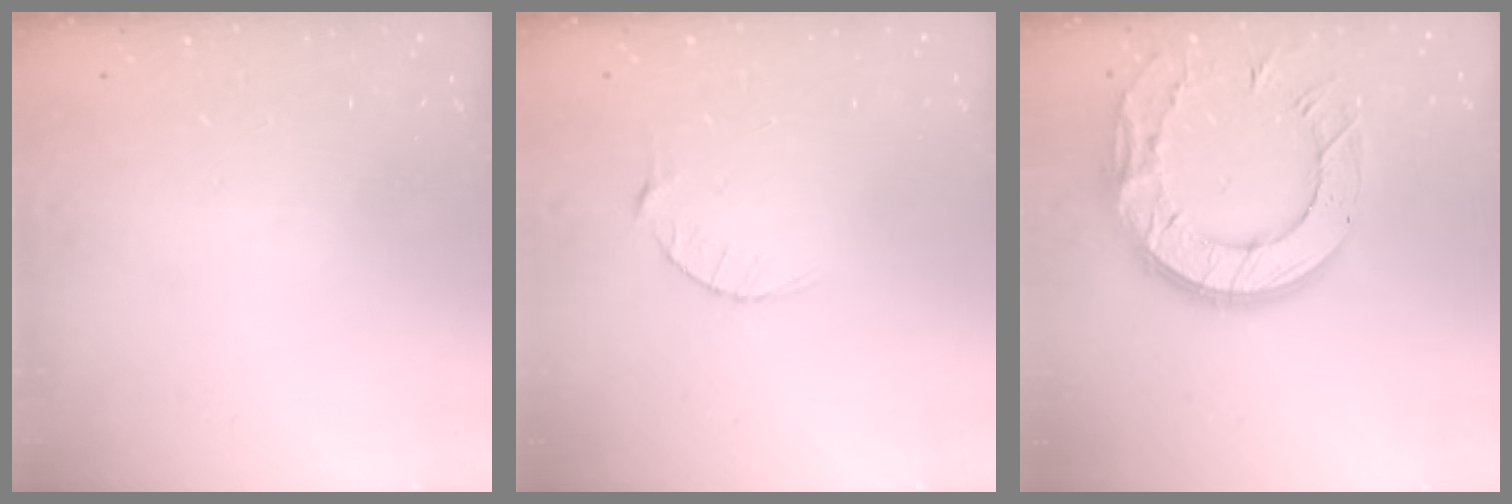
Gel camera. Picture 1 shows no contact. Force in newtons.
{"total": 2.9, "press": 2.9, "slide": 0.4}
{"total": 17.6, "press": 17.5, "slide": 1.2}